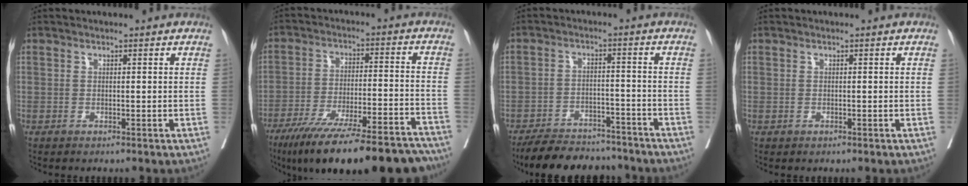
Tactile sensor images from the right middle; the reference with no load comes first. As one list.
[{"total": 24.5, "force": [-20.3, 3.6, 13.2], "torque": [-0.157, -0.014, -0.297]}, {"total": 13.3, "force": [-12.0, 4.1, 3.9], "torque": [-0.063, 0.005, -0.172]}, {"total": 0.0}]